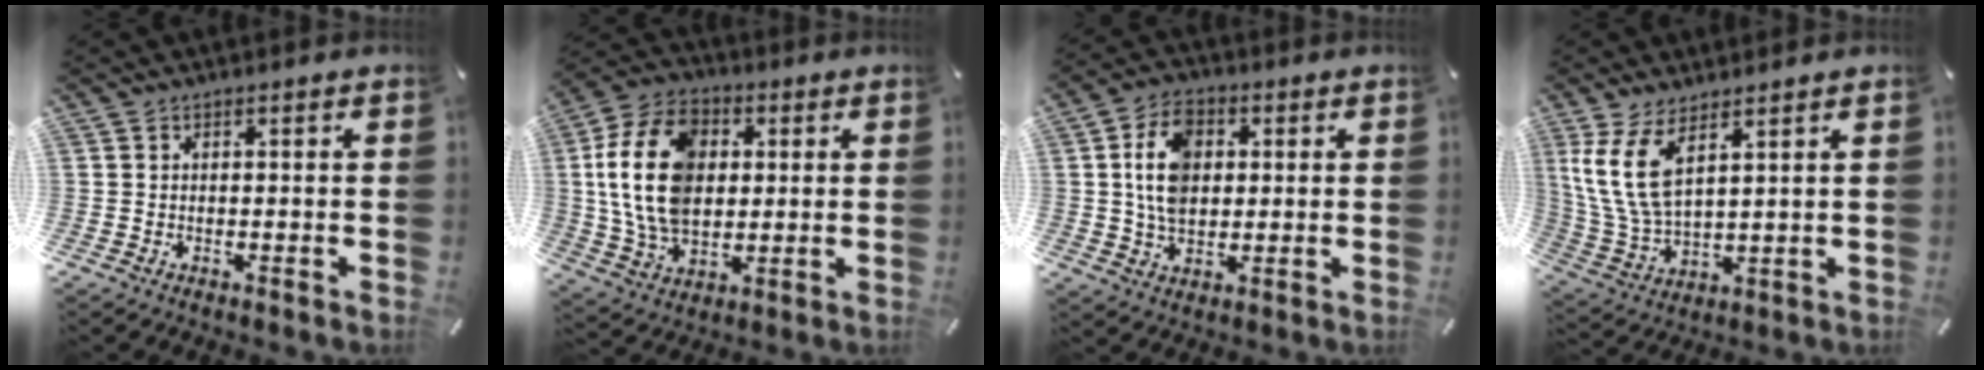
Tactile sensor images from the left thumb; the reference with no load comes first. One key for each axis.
{"total": 17.7, "fx": 1.8, "fy": 13.1, "fz": 11.8, "tx": -0.266, "ty": 0.009, "tz": 0.029}
{"total": 10.5, "fx": 1.6, "fy": 7.6, "fz": 7.1, "tx": -0.148, "ty": 0.010, "tz": 0.027}
{"total": 10.8, "fx": 5.3, "fy": 4.8, "fz": 8.1, "tx": -0.199, "ty": -0.023, "tz": 0.099}